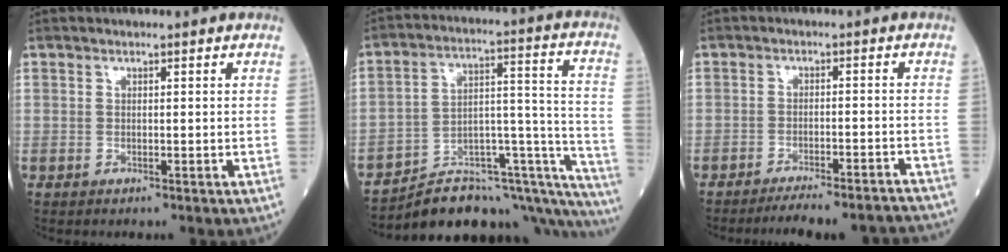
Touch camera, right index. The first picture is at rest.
{"total": 24.1, "force": [-21.7, 4.4, 9.5], "torque": [-0.052, 0.055, -0.301]}
{"total": 12.6, "force": [-12.0, 0.9, 3.8], "torque": [-0.032, 0.006, -0.152]}